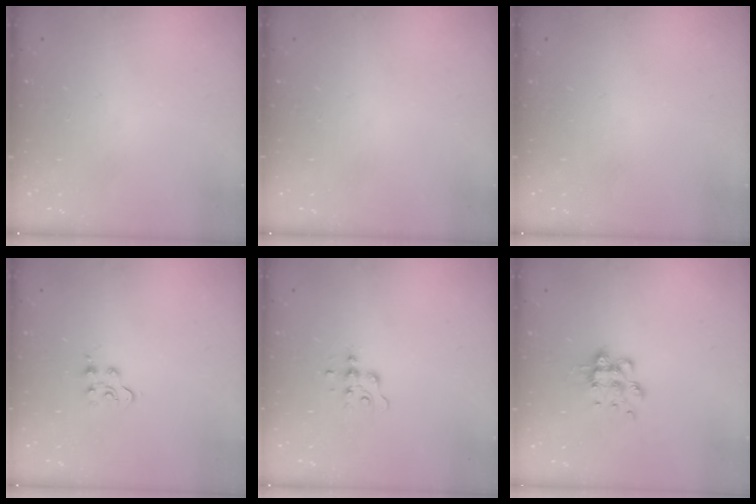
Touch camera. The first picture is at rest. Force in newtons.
{"total": 0.0}
{"total": 0.0}
{"total": 5.6, "press": 5.6, "slide": 0.4}
{"total": 3.7, "press": 3.6, "slide": 0.4}
{"total": 9.3, "press": 9.3, "slide": 0.6}